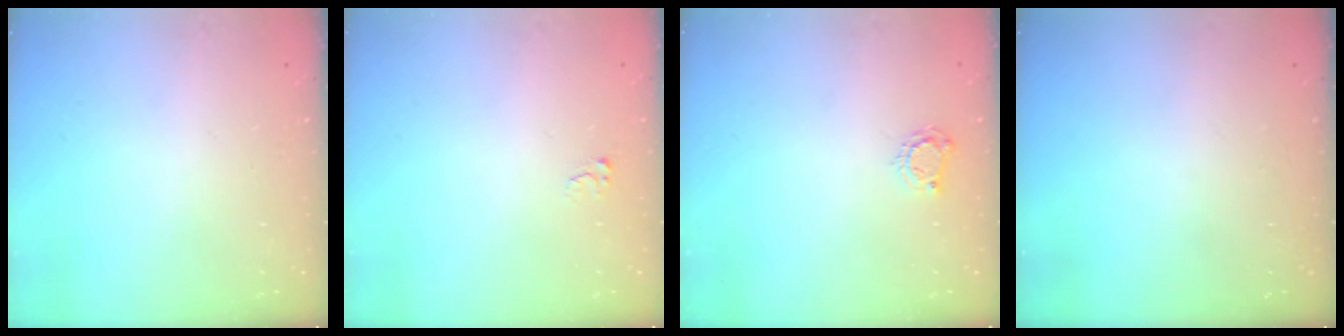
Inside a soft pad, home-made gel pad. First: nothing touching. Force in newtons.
{"total": 2.5, "press": 2.5, "slide": 0.3}
{"total": 4.2, "press": 4.1, "slide": 0.5}
{"total": 0.0}